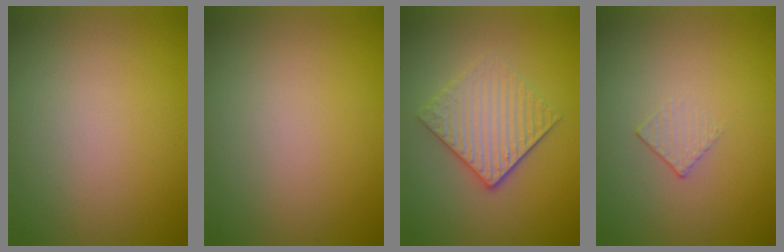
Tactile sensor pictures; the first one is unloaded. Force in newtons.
{"total": 0.0}
{"total": 4.1, "press": 3.4, "slide": 2.3}
{"total": 1.2, "press": 0.4, "slide": 1.2}